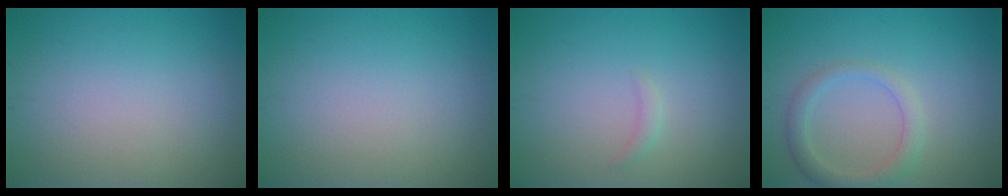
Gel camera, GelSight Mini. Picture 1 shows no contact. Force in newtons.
{"total": 0.0}
{"total": 0.8, "press": 0.8, "slide": 0.1}
{"total": 2.6, "press": 2.6, "slide": 0.3}